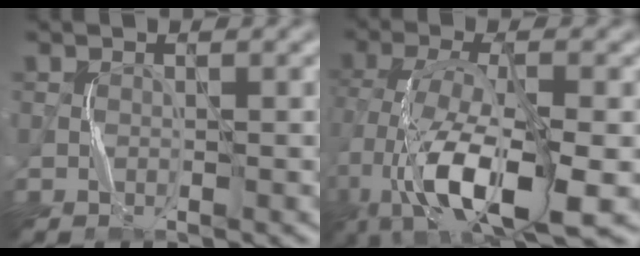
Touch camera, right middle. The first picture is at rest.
{"total": 11.3, "force": [-4.5, 4.1, 9.5], "torque": [-0.190, -0.005, -0.082]}